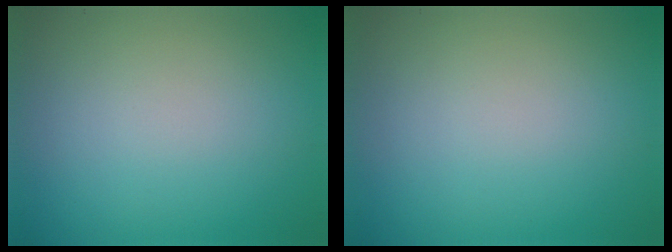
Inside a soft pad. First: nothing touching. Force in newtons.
{"total": 0.0}